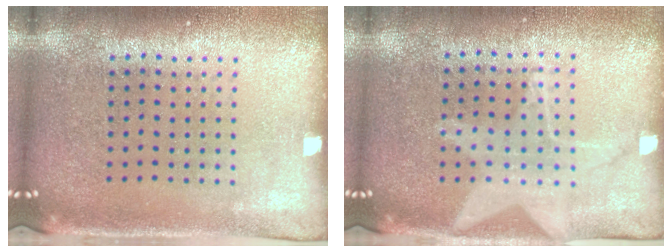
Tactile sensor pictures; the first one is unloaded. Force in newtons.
{"total": 1.1, "press": 1.1, "slide": 0.3}